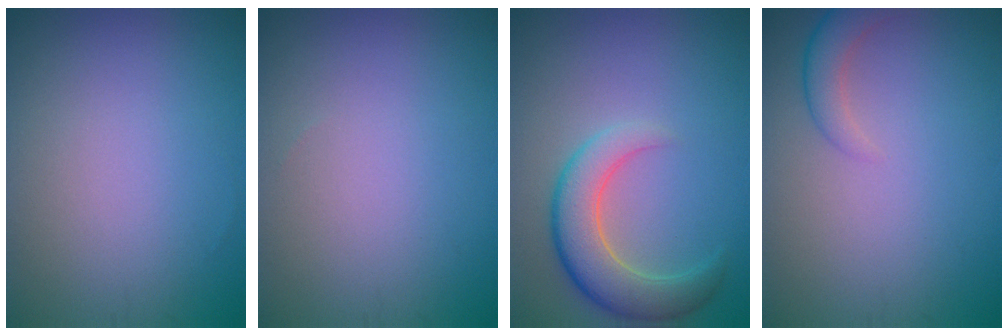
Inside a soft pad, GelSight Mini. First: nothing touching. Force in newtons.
{"total": 0.0}
{"total": 5.2, "press": 5.1, "slide": 0.6}
{"total": 2.6, "press": 2.6, "slide": 0.2}